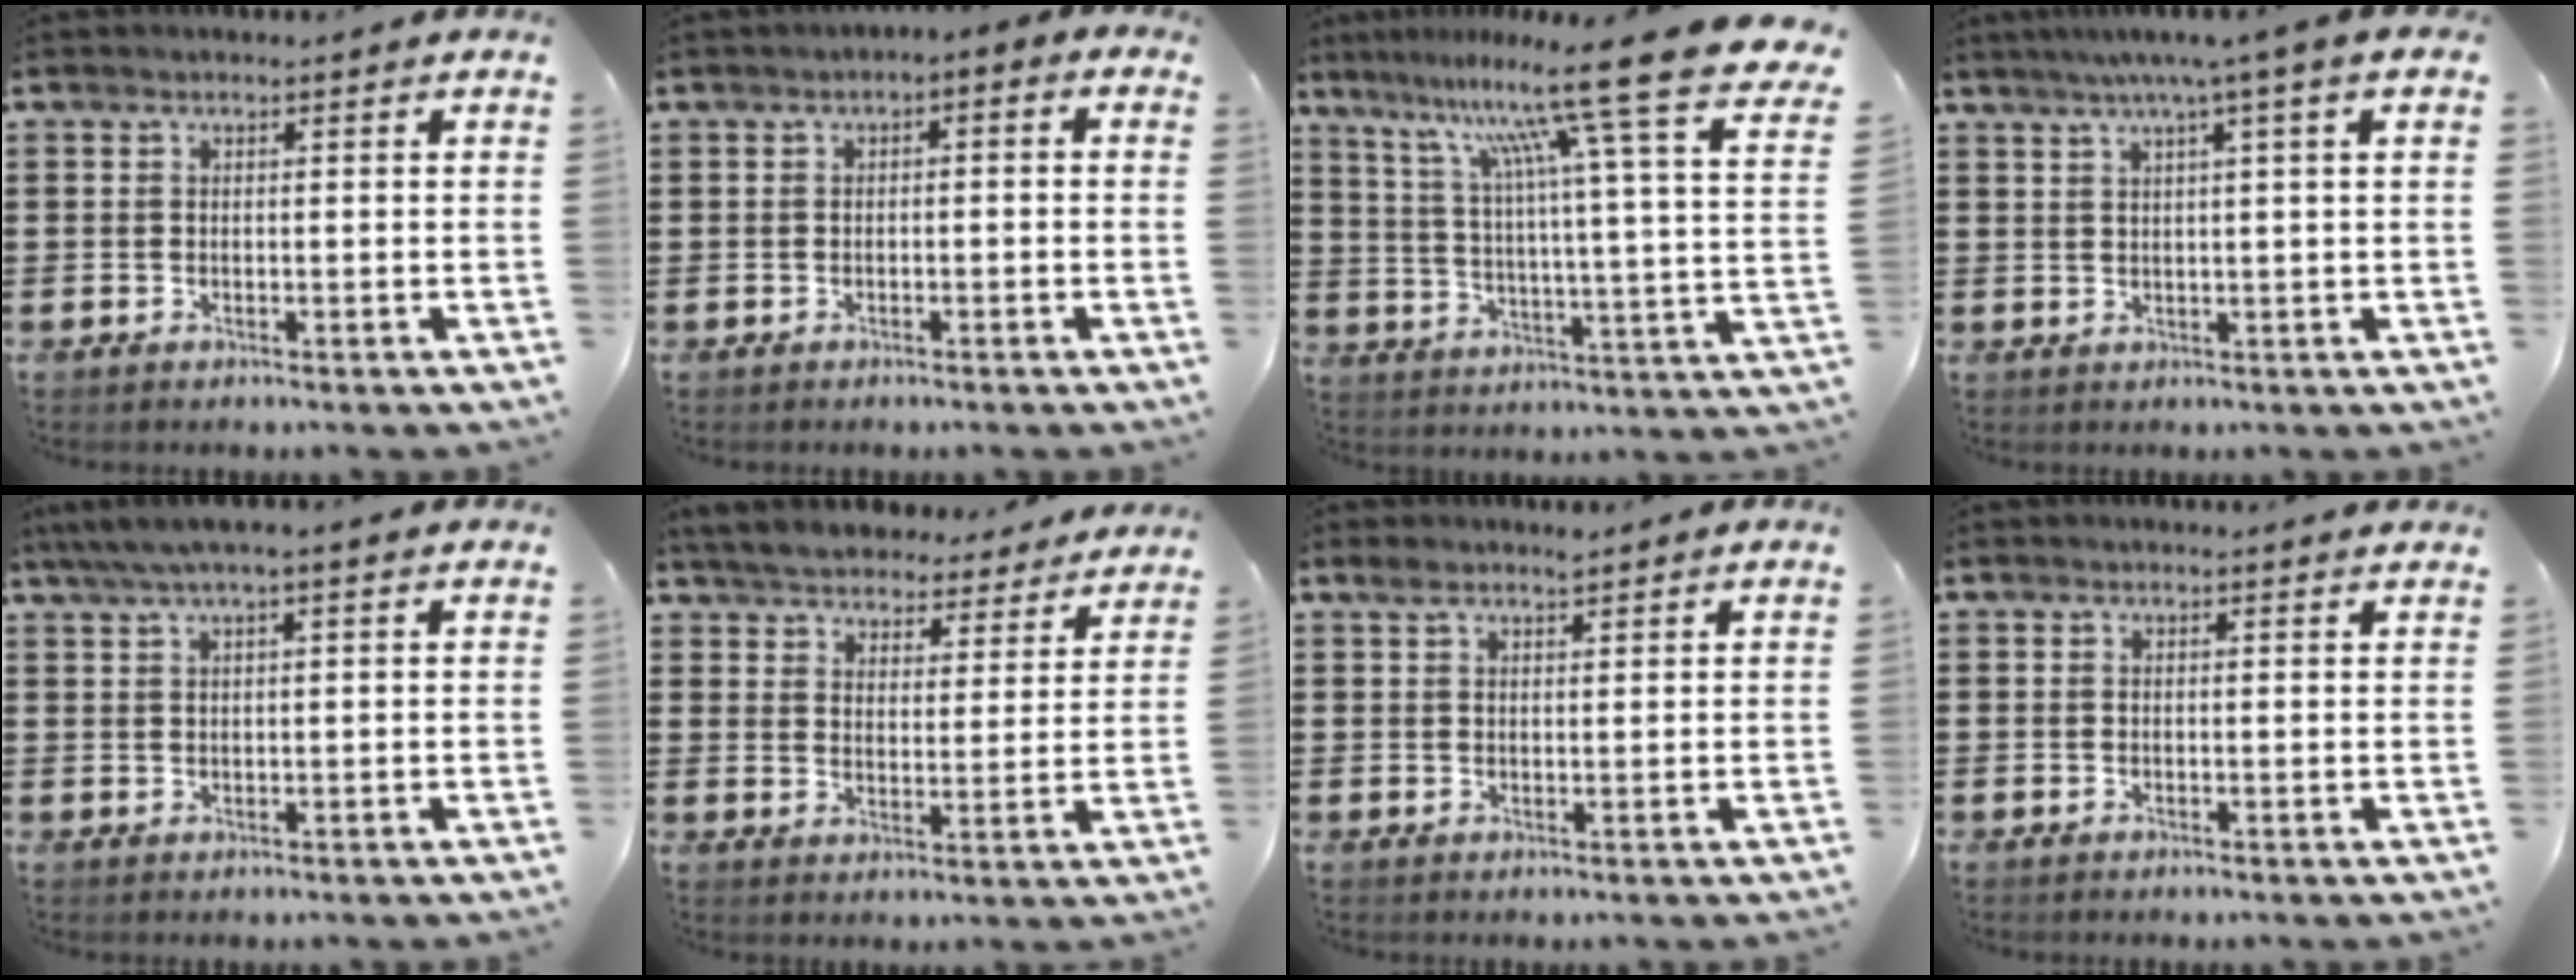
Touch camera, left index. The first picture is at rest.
{"total": 1.5, "force": [-1.3, 0.5, 0.6], "torque": [-0.015, 0.004, -0.030]}
{"total": 14.5, "force": [12.0, -0.8, 8.1], "torque": [-0.160, -0.097, 0.185]}
{"total": 4.9, "force": [2.5, -0.5, 4.2], "torque": [-0.087, -0.001, 0.039]}
{"total": 2.7, "force": [1.6, 0.3, 2.2], "torque": [-0.044, 0.004, 0.028]}
{"total": 5.2, "force": [5.2, 0.4, 0.3], "torque": [-0.036, -0.034, 0.089]}
{"total": 2.3, "force": [1.9, 0.6, 1.2], "torque": [-0.026, 0.004, 0.035]}
{"total": 0.6, "force": [0.5, 0.0, 0.3], "torque": [0.000, -0.004, 0.008]}